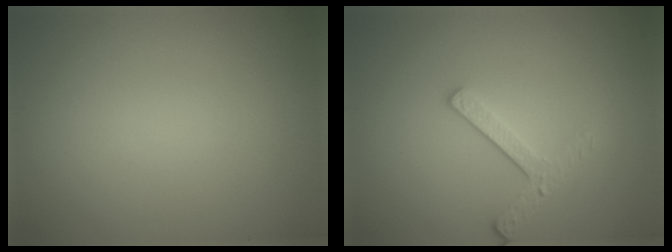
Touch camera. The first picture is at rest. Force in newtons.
{"total": 2.6, "press": 2.2, "slide": 1.3}